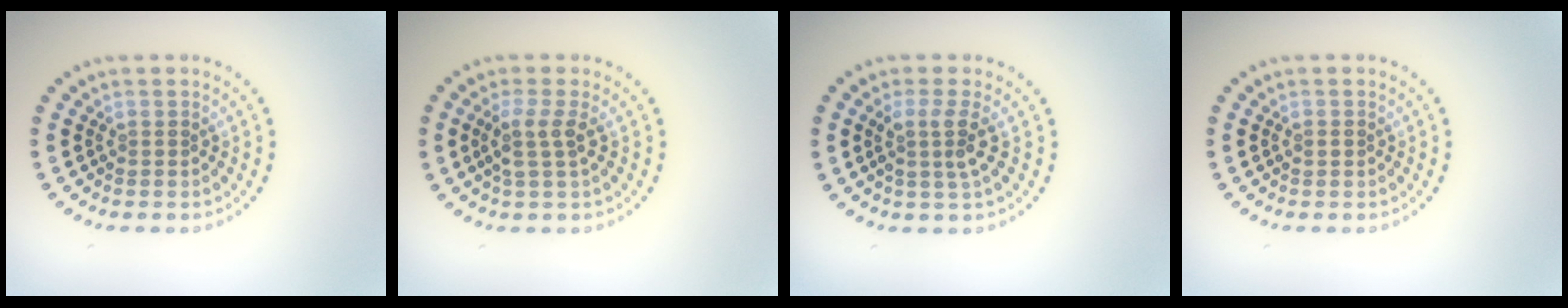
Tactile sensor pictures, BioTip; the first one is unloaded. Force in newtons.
{"total": 2.4, "press": 1.9, "slide": 1.5}
{"total": 2.5, "press": 1.9, "slide": 1.6}
{"total": 0.9, "press": 0.9, "slide": 0.1}